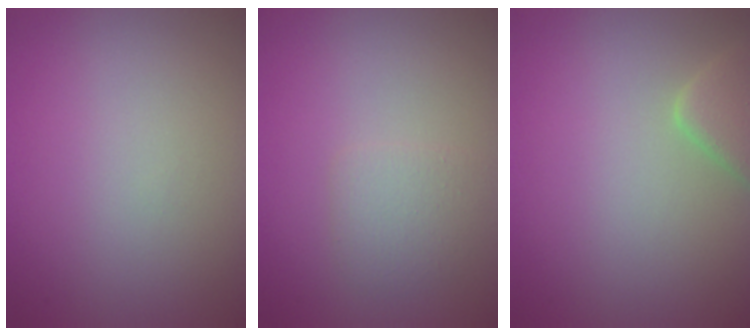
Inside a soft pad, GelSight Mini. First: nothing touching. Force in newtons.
{"total": 1.9, "press": 1.9, "slide": 0.1}
{"total": 2.9, "press": 2.8, "slide": 0.3}